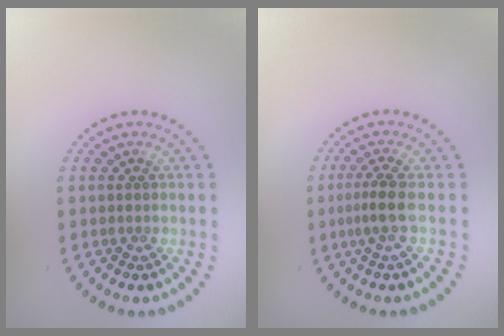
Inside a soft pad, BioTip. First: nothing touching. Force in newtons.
{"total": 2.2, "press": 1.6, "slide": 1.5}